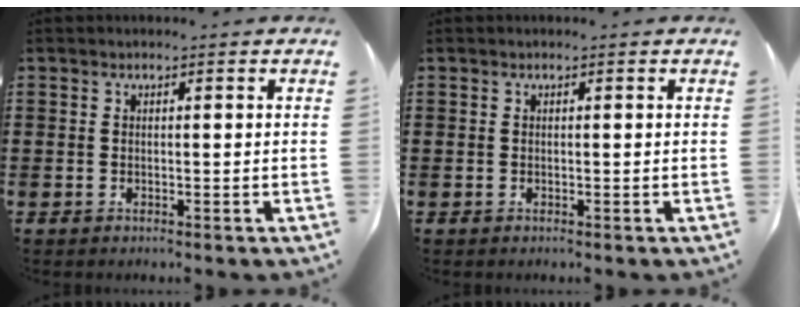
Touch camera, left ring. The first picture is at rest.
{"total": 0.0}